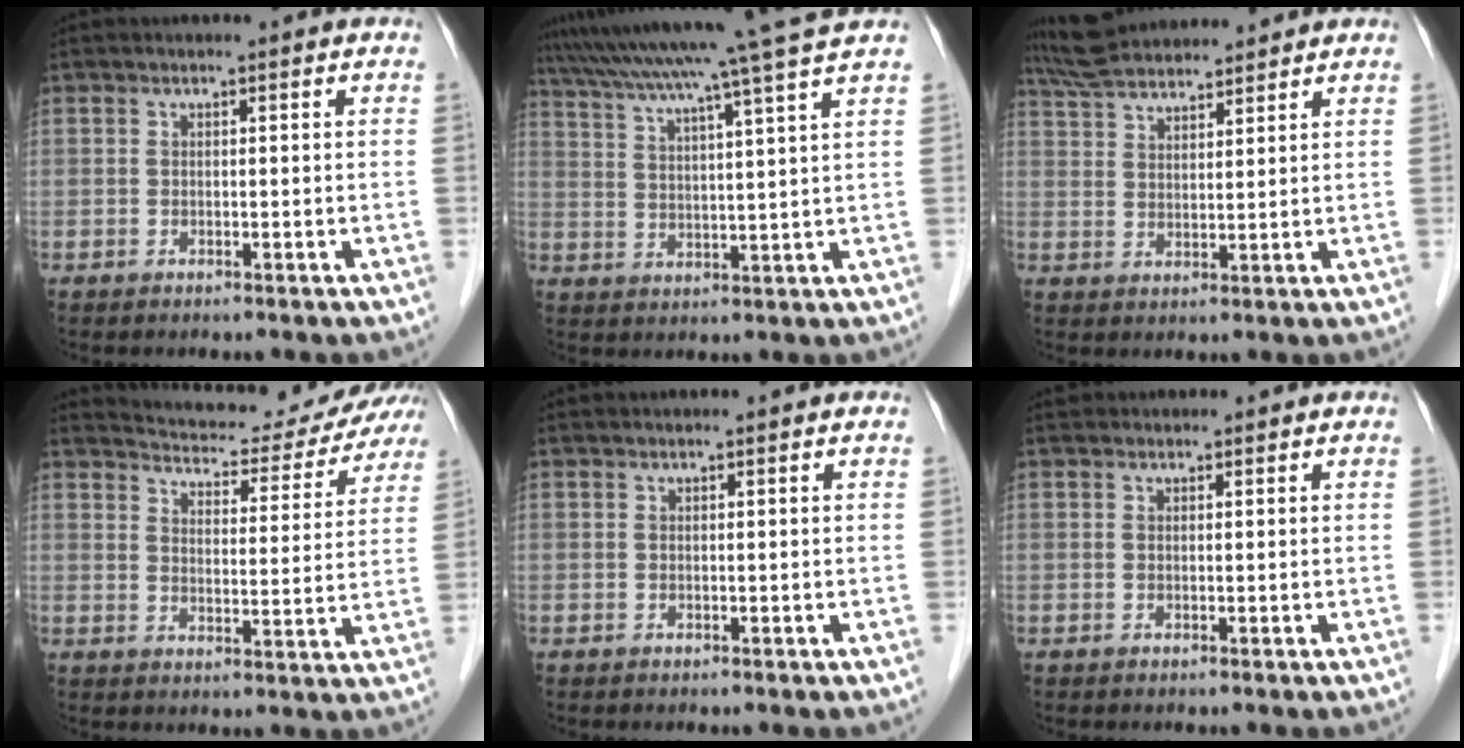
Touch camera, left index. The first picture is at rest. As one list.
[{"total": 17.3, "force": [14.7, -2.8, 8.6], "torque": [-0.150, -0.018, 0.208]}, {"total": 11.5, "force": [10.6, 2.3, 3.6], "torque": [-0.072, 0.041, 0.190]}, {"total": 15.4, "force": [14.8, 2.5, 3.4], "torque": [-0.045, -0.020, 0.182]}, {"total": 0.9, "force": [0.9, -0.1, 0.3], "torque": [-0.006, 0.018, 0.018]}, {"total": 1.2, "force": [1.1, 0.5, 0.1], "torque": [-0.005, 0.020, 0.022]}]